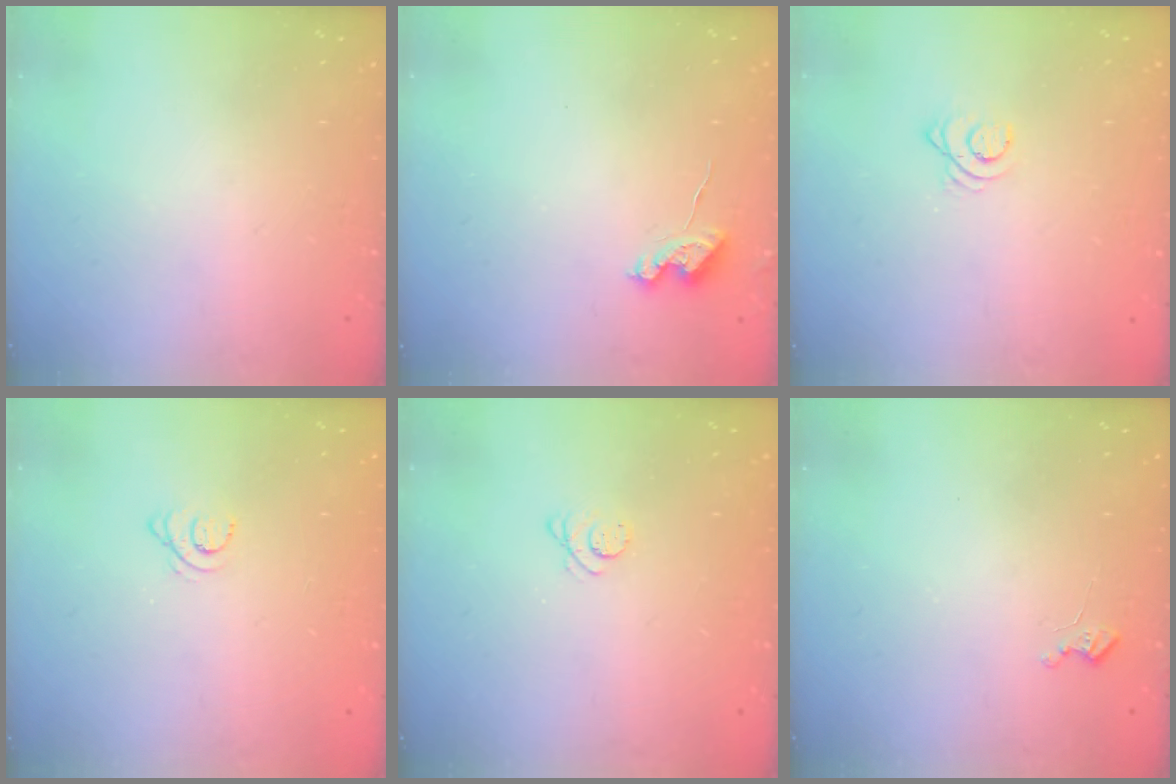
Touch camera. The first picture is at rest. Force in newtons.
{"total": 5.0, "press": 4.9, "slide": 0.6}
{"total": 2.3, "press": 2.3, "slide": 0.3}
{"total": 3.8, "press": 3.8, "slide": 0.4}
{"total": 2.8, "press": 2.8, "slide": 0.4}
{"total": 2.6, "press": 2.6, "slide": 0.3}